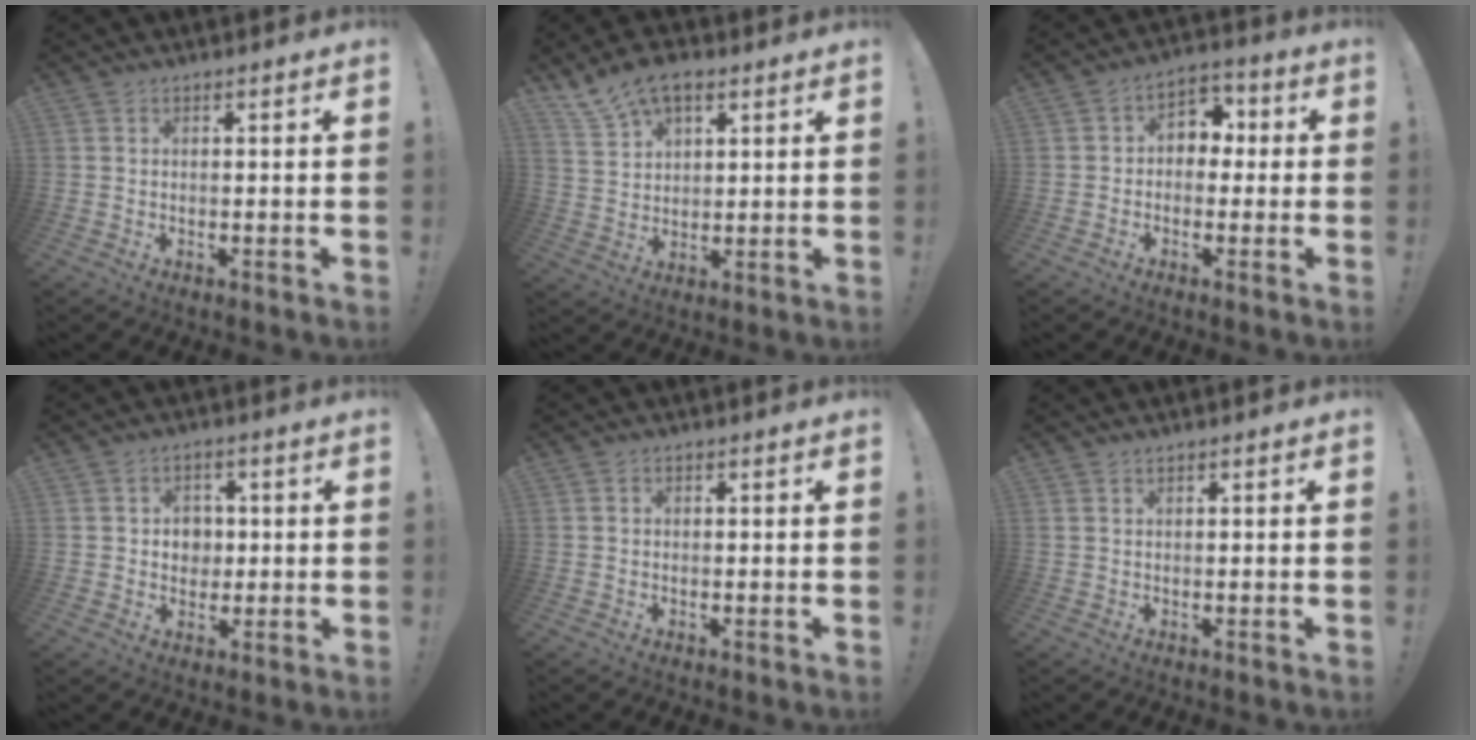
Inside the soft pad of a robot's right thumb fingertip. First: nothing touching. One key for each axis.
{"total": 9.4, "fx": 6.4, "fy": 4.8, "fz": 4.9, "tx": -0.092, "ty": -0.027, "tz": 0.125}
{"total": 6.1, "fx": -0.5, "fy": 5.4, "fz": 2.9, "tx": -0.042, "ty": 0.020, "tz": -0.004}
{"total": 5.9, "fx": 0.9, "fy": 5.4, "fz": 2.1, "tx": -0.027, "ty": -0.007, "tz": 0.016}
{"total": 0.6, "fx": -0.2, "fy": 0.5, "fz": 0.1, "tx": -0.004, "ty": 0.003, "tz": -0.004}
{"total": 0.7, "fx": 0.7, "fy": 0.2, "fz": 0.2, "tx": -0.005, "ty": 0.001, "tz": 0.013}